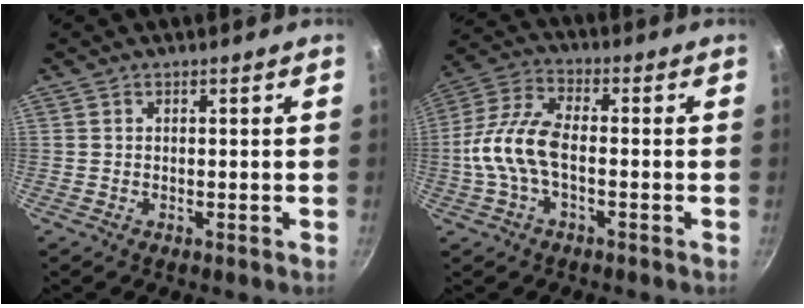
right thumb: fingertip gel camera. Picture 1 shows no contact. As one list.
[{"total": 10.8, "force": [-2.0, 5.1, 9.2], "torque": [-0.192, 0.030, -0.056]}]